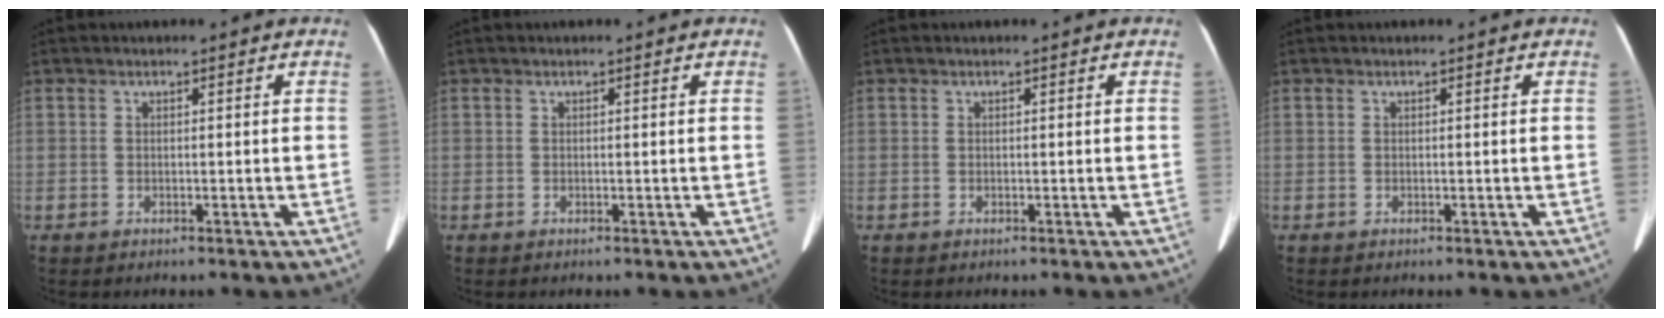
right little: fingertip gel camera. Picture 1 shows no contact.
{"total": 0.0}
{"total": 0.0}
{"total": 0.0}